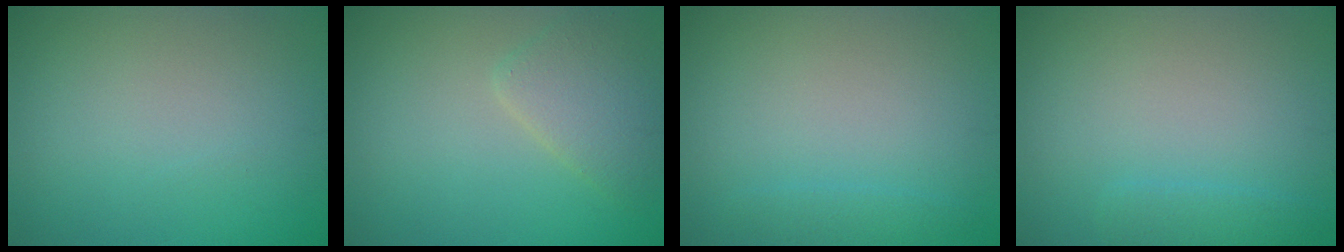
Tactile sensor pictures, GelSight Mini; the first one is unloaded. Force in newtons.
{"total": 3.0, "press": 3.0, "slide": 0.2}
{"total": 1.0, "press": 1.0, "slide": 0.1}
{"total": 1.4, "press": 1.4, "slide": 0.1}